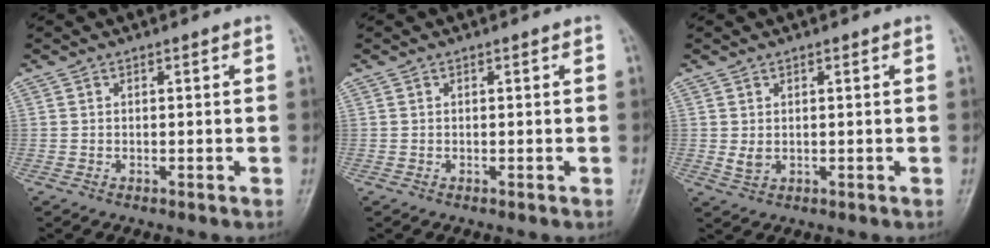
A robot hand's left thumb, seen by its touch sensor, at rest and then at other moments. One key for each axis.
{"total": 0.0}
{"total": 2.2, "fx": 0.4, "fy": 1.5, "fz": 1.5, "tx": -0.022, "ty": -0.007, "tz": 0.013}